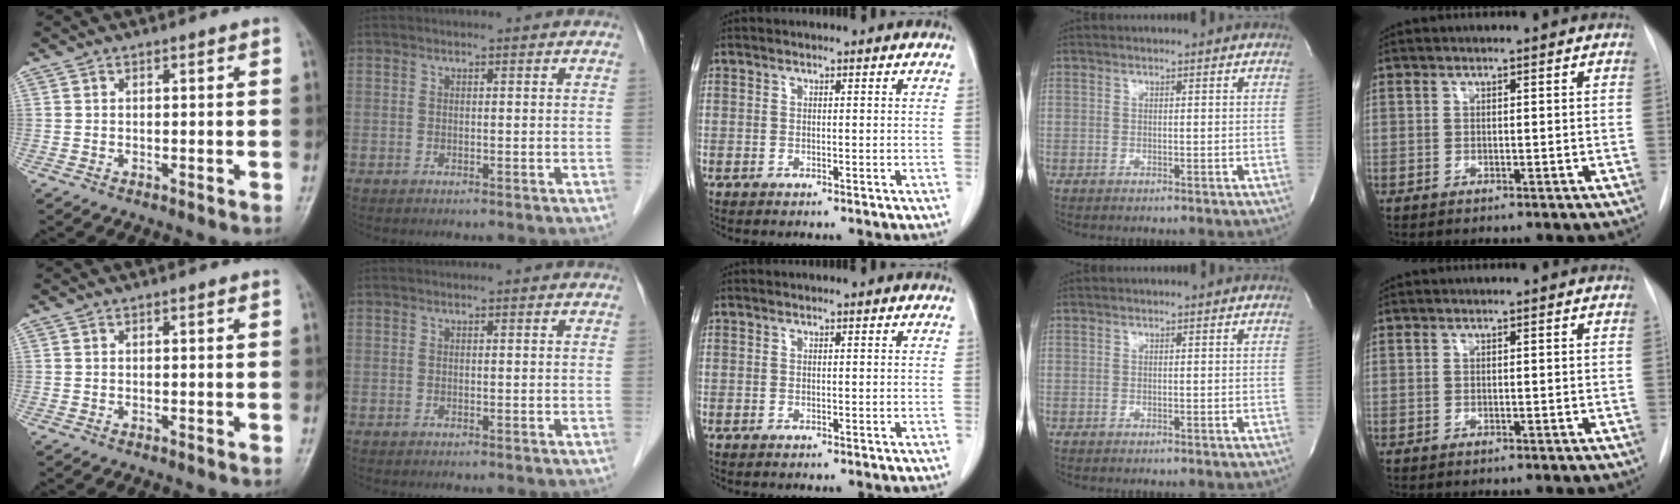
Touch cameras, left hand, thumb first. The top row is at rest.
{}